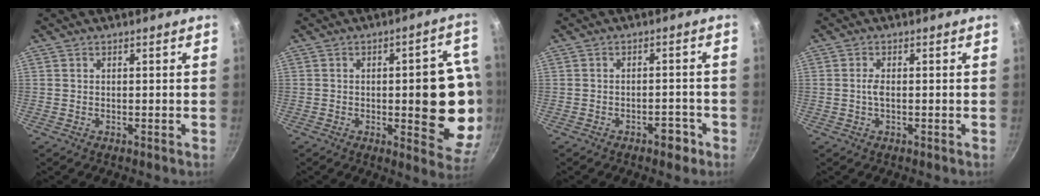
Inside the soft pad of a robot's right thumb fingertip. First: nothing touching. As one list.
[{"total": 17.6, "force": [-1.4, 6.5, 16.3], "torque": [-0.153, 0.002, -0.020]}, {"total": 3.5, "force": [-2.2, 1.8, 2.1], "torque": [-0.012, 0.024, -0.023]}, {"total": 1.8, "force": [-0.2, 0.8, 1.7], "torque": [-0.036, 0.003, -0.006]}]